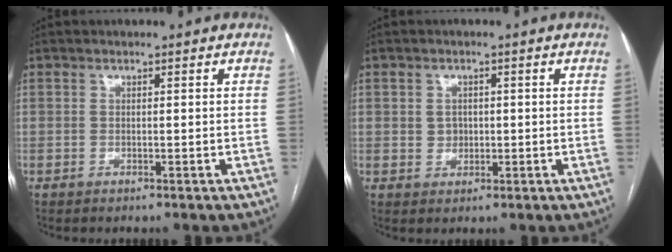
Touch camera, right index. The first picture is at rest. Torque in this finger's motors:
{"motor_torque": [0.02, 0.03, 0.06, 0.00]}